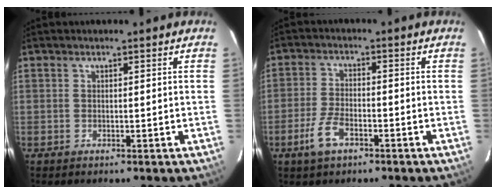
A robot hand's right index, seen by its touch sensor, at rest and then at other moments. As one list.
[{"total": 5.0, "force": [-2.8, 1.9, 3.7], "torque": [-0.088, -0.005, -0.049]}]